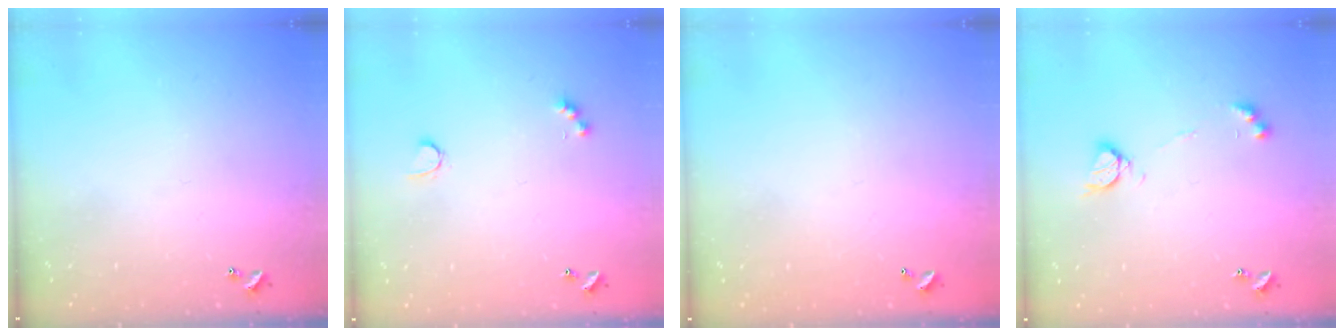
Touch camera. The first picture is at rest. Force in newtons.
{"total": 3.1, "press": 3.1, "slide": 0.6}
{"total": 2.8, "press": 2.8, "slide": 0.1}
{"total": 7.2, "press": 7.2, "slide": 0.8}